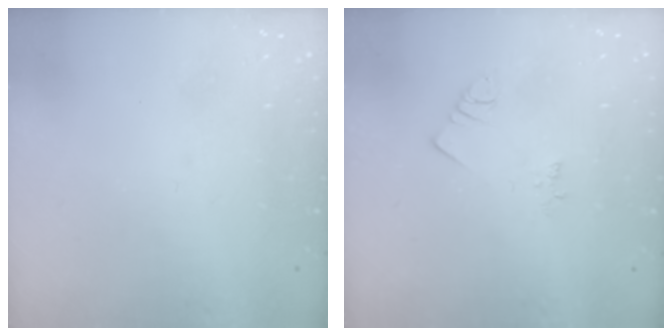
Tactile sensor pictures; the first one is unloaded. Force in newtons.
{"total": 2.5, "press": 2.5, "slide": 0.5}